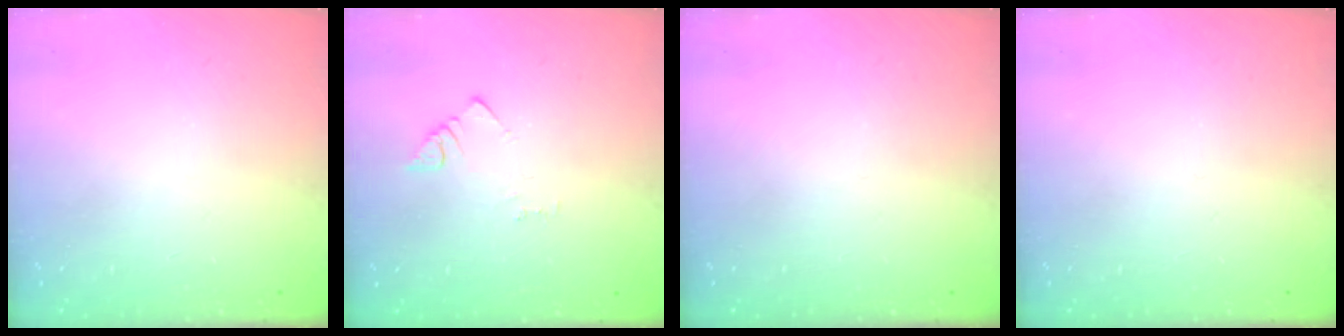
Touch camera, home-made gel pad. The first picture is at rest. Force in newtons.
{"total": 1.5, "press": 1.5, "slide": 0.3}
{"total": 0.0}
{"total": 0.0}